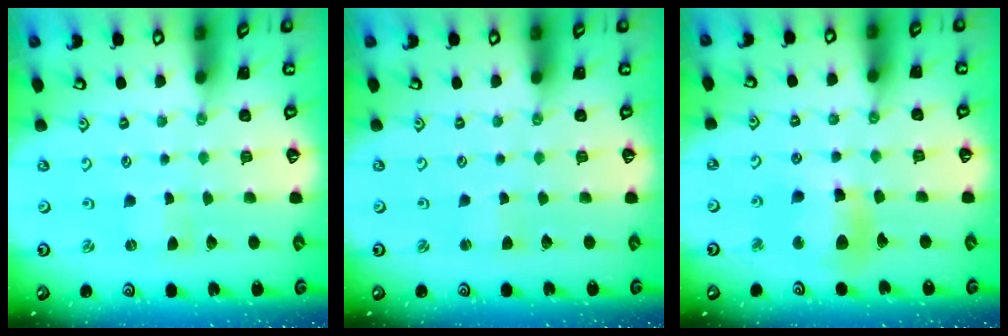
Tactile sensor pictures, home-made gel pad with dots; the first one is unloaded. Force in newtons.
{"total": 1.6, "press": 1.6, "slide": 0.2}
{"total": 11.3, "press": 11.2, "slide": 1.4}